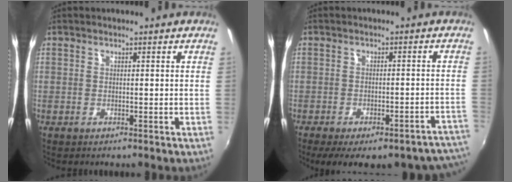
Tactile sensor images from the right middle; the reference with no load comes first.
{"total": 16.5, "force": [-13.5, 4.5, 8.4], "torque": [-0.116, -0.018, -0.158]}